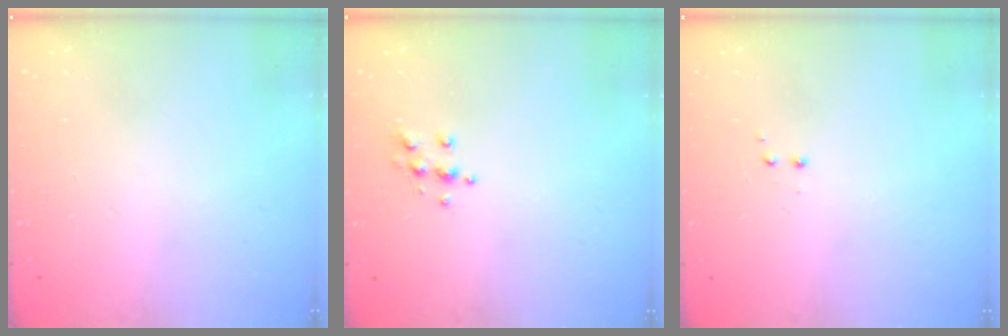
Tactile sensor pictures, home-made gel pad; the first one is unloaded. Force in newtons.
{"total": 5.6, "press": 5.5, "slide": 1.3}
{"total": 1.2, "press": 1.1, "slide": 0.6}